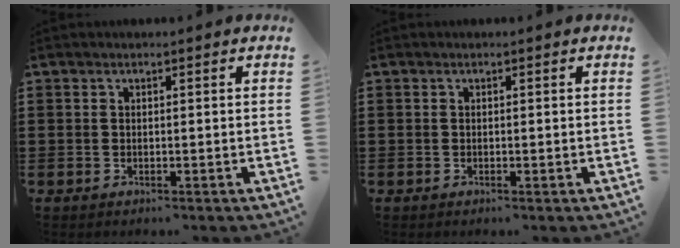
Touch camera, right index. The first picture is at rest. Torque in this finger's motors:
{"motor_torque": [0.24, 0.18, -0.01, 0.01]}